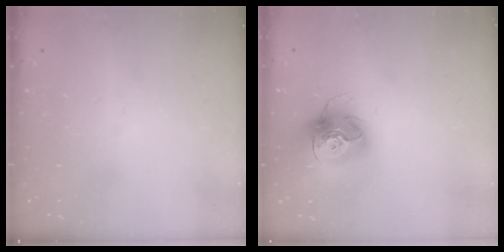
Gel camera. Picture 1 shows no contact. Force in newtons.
{"total": 15.7, "press": 15.6, "slide": 1.6}